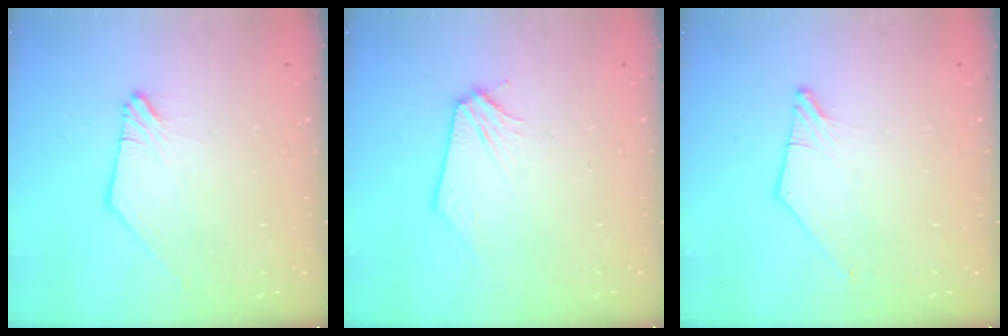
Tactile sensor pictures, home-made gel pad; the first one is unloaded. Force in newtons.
{"total": 0.0}
{"total": 1.3, "press": 1.3, "slide": 0.2}